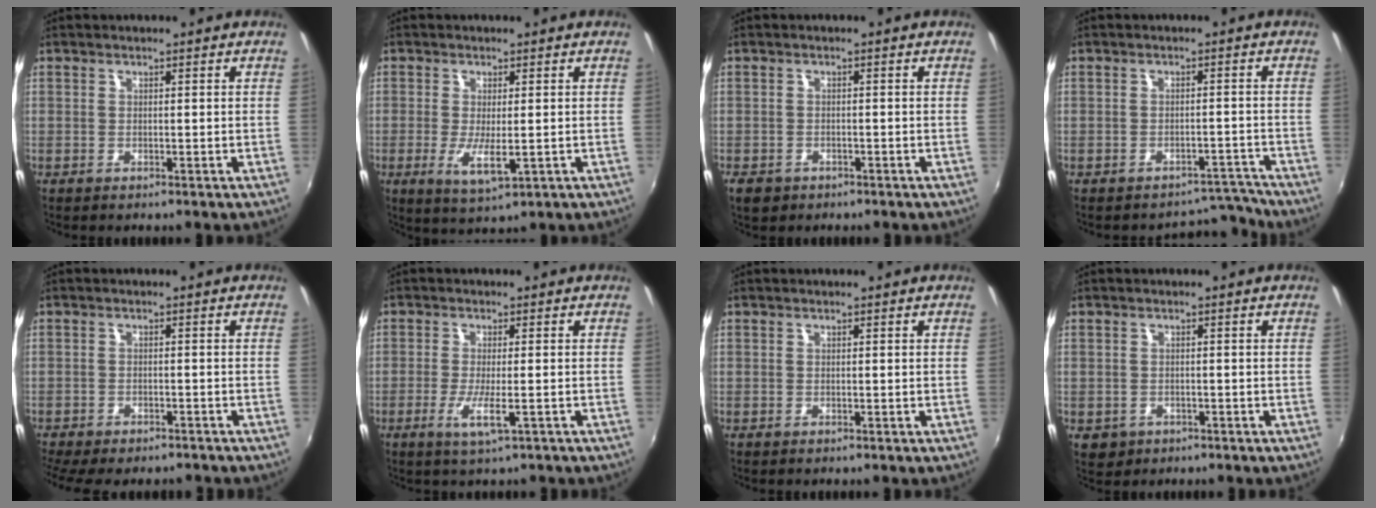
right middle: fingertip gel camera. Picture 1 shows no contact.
{"total": 5.5, "force": [-1.2, 1.6, 5.1], "torque": [-0.103, -0.018, -0.019]}
{"total": 5.9, "force": [-4.3, 3.2, 2.5], "torque": [-0.074, -0.016, -0.080]}
{"total": 4.6, "force": [-4.5, 0.8, -1.0], "torque": [0.029, 0.025, -0.058]}
{"total": 8.7, "force": [-7.5, 2.4, 3.8], "torque": [-0.090, -0.031, -0.114]}
{"total": 4.5, "force": [-2.2, 0.6, 3.9], "torque": [-0.083, -0.013, -0.042]}
{"total": 0.0}
{"total": 3.5, "force": [-1.2, 3.0, 1.3], "torque": [-0.032, -0.005, -0.013]}